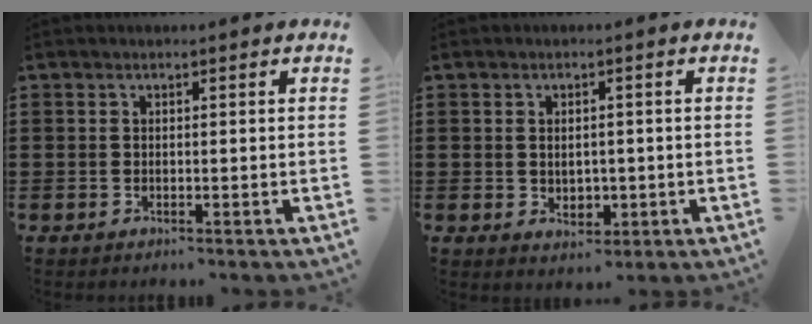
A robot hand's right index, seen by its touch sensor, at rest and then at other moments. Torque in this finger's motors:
{"motor_torque": [1.09, 1.04, 0.09, 0.02]}